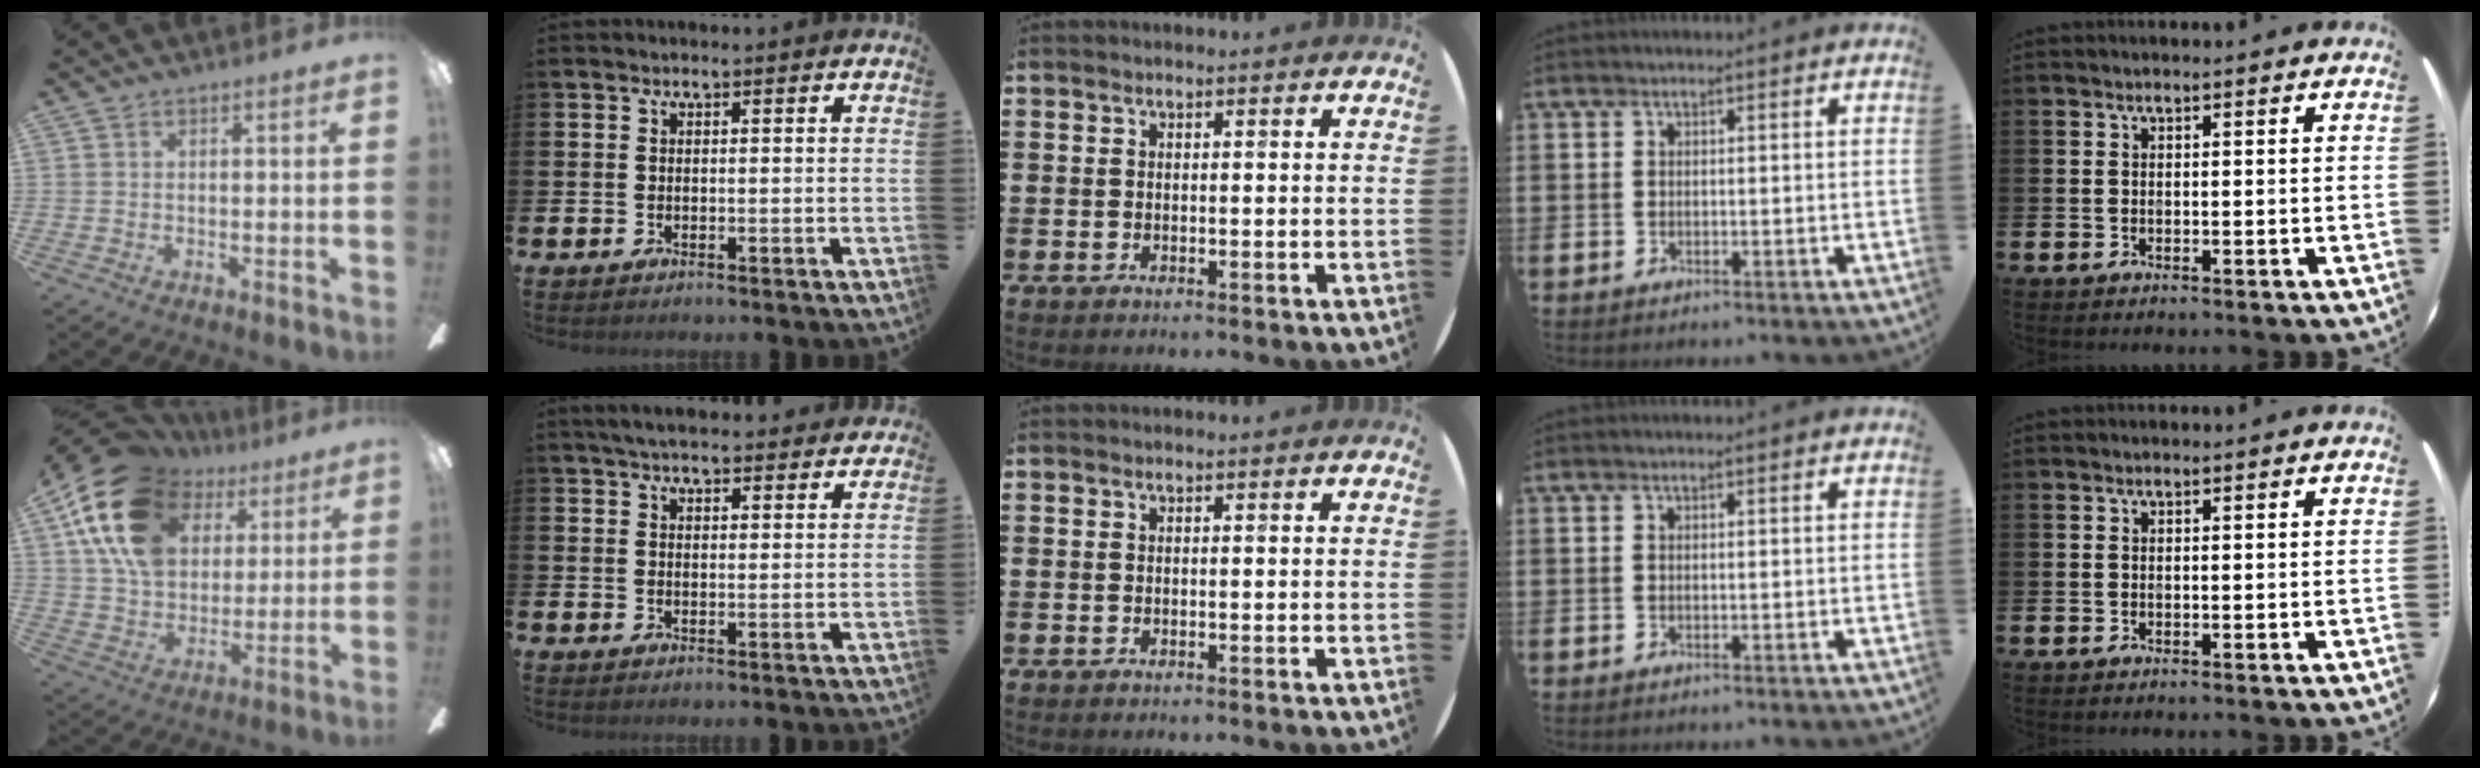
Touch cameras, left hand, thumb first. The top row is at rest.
{"thumb": {"total": 21.3, "force": [10.0, 14.5, 12.1], "torque": [-0.243, -0.039, 0.180]}, "index": {"total": 4.4, "force": [4.2, 0.7, 1.0], "torque": [-0.022, -0.016, 0.076]}}